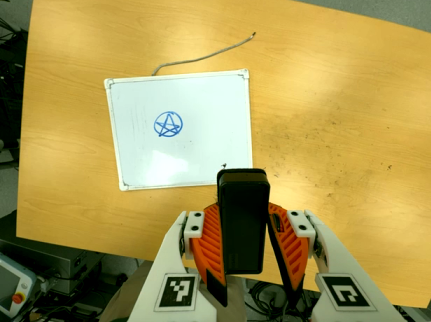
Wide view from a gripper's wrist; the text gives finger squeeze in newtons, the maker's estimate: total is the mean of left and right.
{"total": 6.0, "left": 4.9, "right": 7.1}